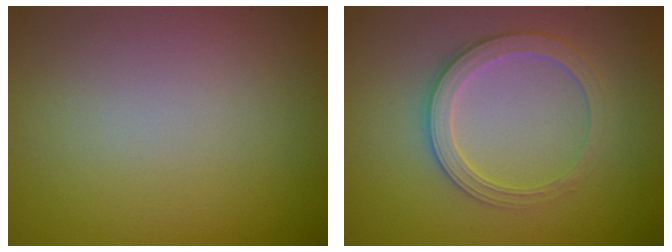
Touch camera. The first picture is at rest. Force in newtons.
{"total": 2.8, "press": 2.7, "slide": 0.7}